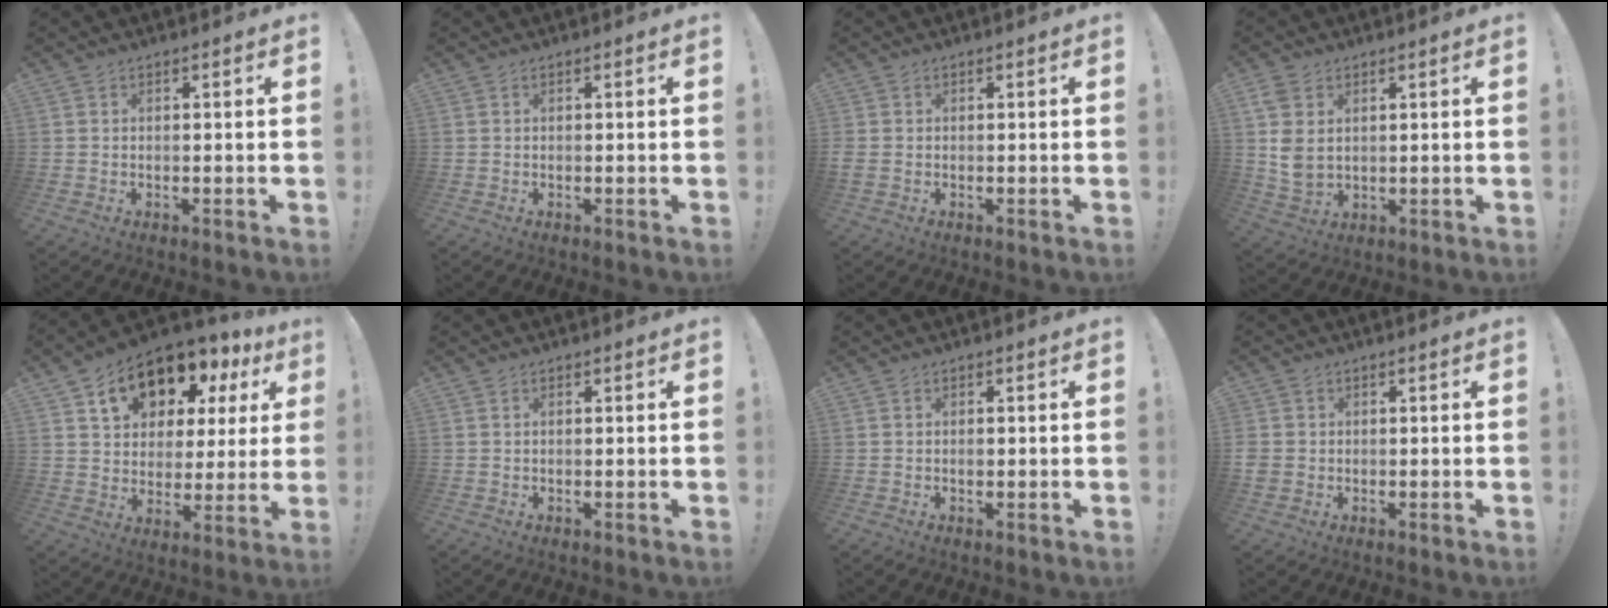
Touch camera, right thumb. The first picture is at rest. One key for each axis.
{"total": 0.0}
{"total": 1.1, "fx": -0.2, "fy": 0.9, "fz": 0.6, "tx": -0.010, "ty": 0.002, "tz": -0.002}
{"total": 8.4, "fx": 2.7, "fy": 6.0, "fz": 5.3, "tx": -0.097, "ty": -0.011, "tz": 0.052}
{"total": 15.1, "fx": 8.9, "fy": 9.1, "fz": 8.0, "tx": -0.120, "ty": -0.058, "tz": 0.162}
{"total": 0.0}
{"total": 0.8, "fx": -0.3, "fy": 0.5, "fz": 0.5, "tx": -0.010, "ty": 0.002, "tz": -0.005}
{"total": 2.9, "fx": -0.1, "fy": 2.7, "fz": 1.0, "tx": -0.018, "ty": 0.001, "tz": -0.003}